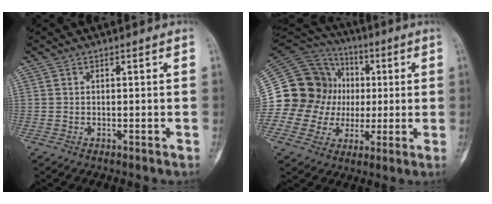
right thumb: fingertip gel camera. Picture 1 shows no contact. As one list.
[{"total": 22.1, "force": [0.8, 20.1, 9.0], "torque": [-0.158, 0.069, 0.029]}]